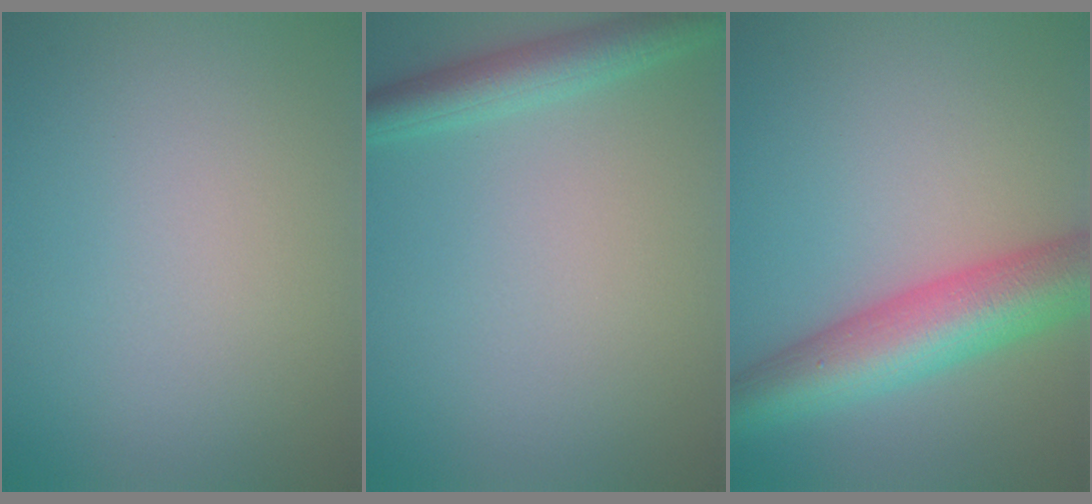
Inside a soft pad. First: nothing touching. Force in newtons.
{"total": 3.4, "press": 3.4, "slide": 0.1}
{"total": 8.2, "press": 8.2, "slide": 0.4}